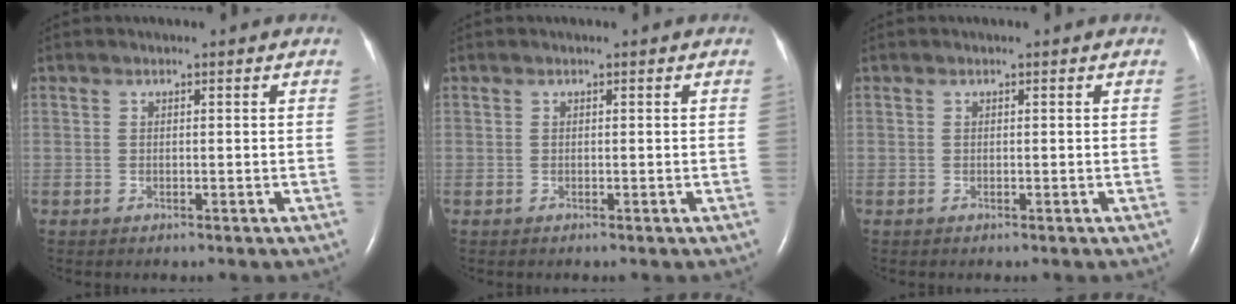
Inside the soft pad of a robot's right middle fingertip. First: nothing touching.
{"total": 0.0}
{"total": 0.0}